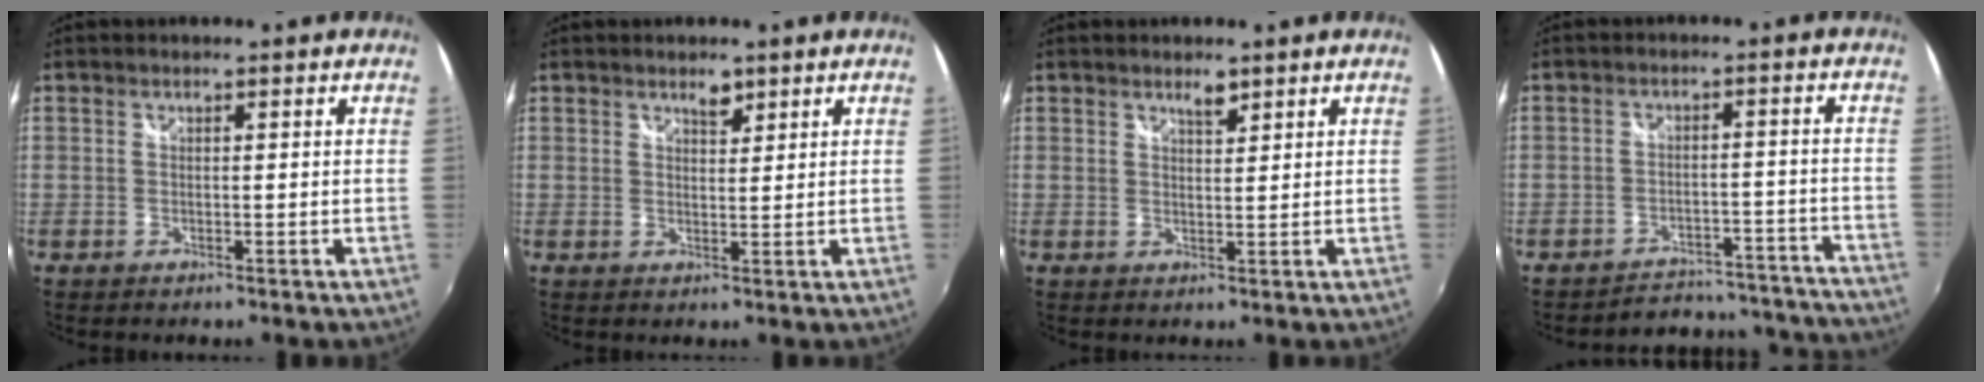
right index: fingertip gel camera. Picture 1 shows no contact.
{"total": 2.1, "force": [1.6, 1.0, 1.0], "torque": [-0.012, 0.004, 0.028]}
{"total": 2.0, "force": [1.6, 0.6, 1.1], "torque": [-0.015, 0.004, 0.028]}
{"total": 17.6, "force": [-16.6, 5.1, 2.9], "torque": [-0.054, 0.045, -0.195]}